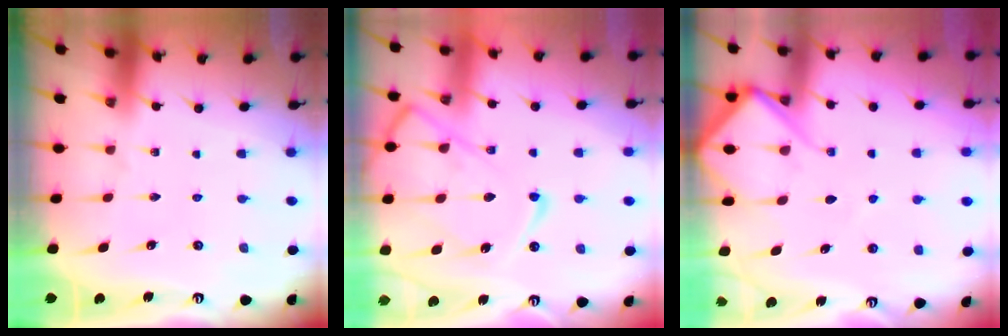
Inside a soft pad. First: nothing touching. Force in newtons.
{"total": 13.4, "press": 13.3, "slide": 1.6}
{"total": 8.7, "press": 8.7, "slide": 0.8}